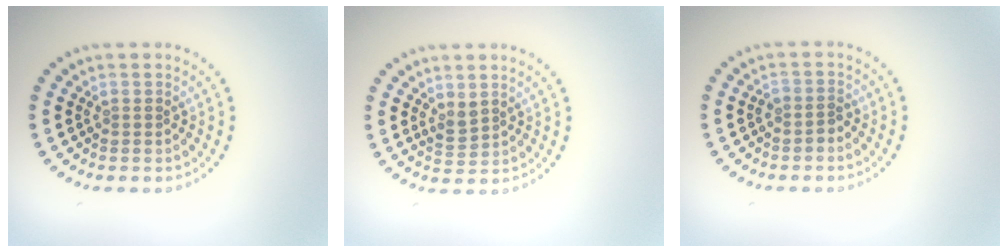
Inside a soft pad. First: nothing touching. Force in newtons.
{"total": 1.3, "press": 1.3, "slide": 0.5}
{"total": 1.2, "press": 0.9, "slide": 0.8}